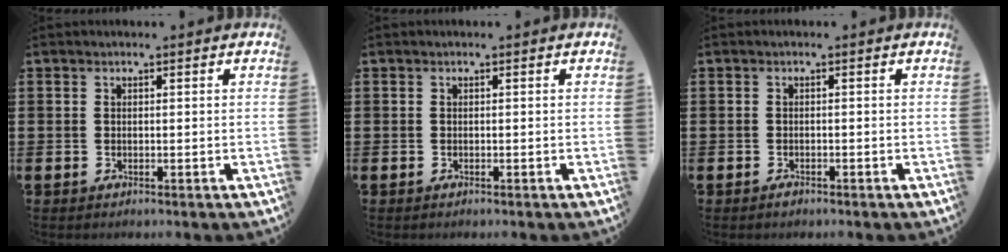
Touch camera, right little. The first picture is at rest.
{"total": 0.0}
{"total": 0.5, "force": [-0.4, 0.2, 0.2], "torque": [0.002, -0.003, -0.010]}